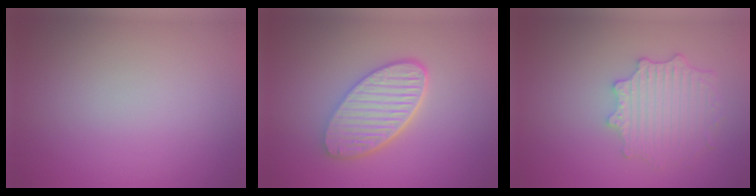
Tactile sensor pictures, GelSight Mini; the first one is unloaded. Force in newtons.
{"total": 5.8, "press": 4.6, "slide": 3.7}
{"total": 4.5, "press": 3.7, "slide": 2.5}